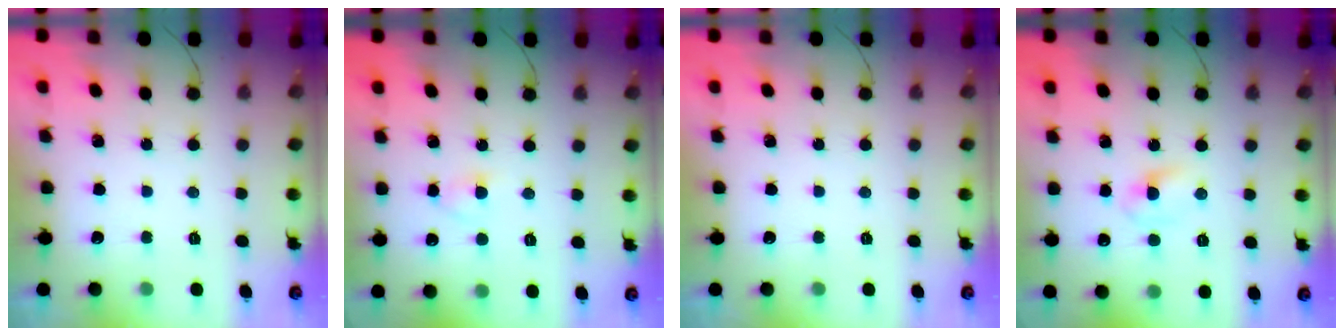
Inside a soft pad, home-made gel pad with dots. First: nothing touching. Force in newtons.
{"total": 2.4, "press": 2.3, "slide": 0.9}
{"total": 0.0}
{"total": 4.0, "press": 3.7, "slide": 1.5}